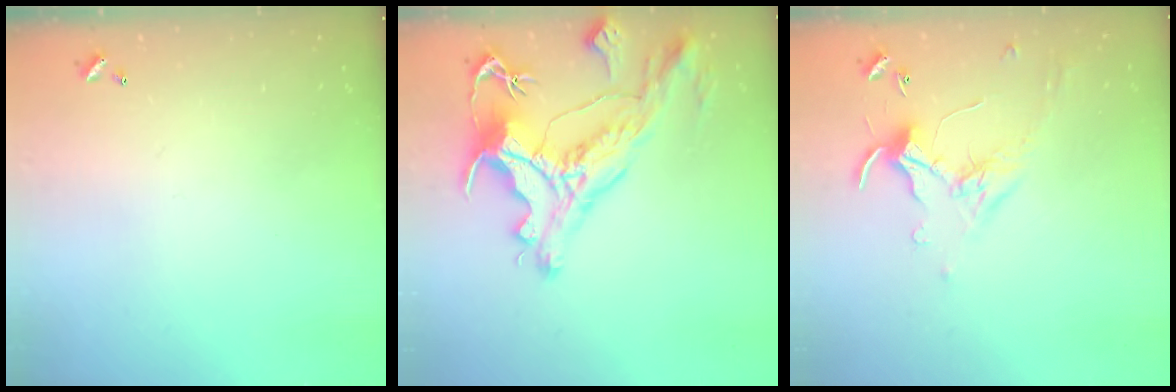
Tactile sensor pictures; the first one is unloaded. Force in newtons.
{"total": 7.1, "press": 6.9, "slide": 1.8}
{"total": 0.0}